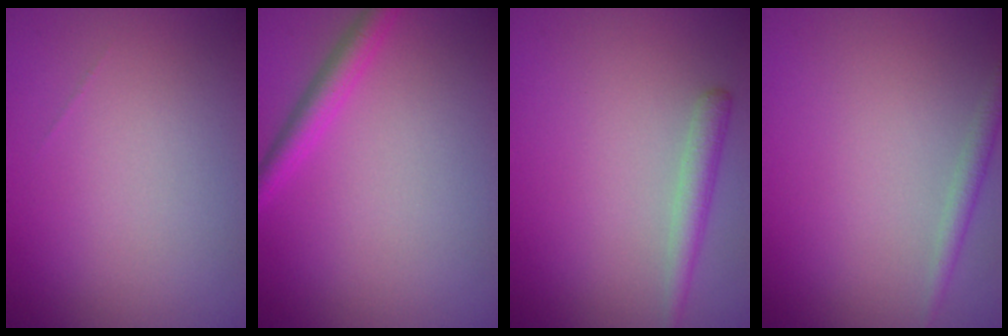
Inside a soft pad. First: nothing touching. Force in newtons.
{"total": 2.3, "press": 2.3, "slide": 0.2}
{"total": 1.9, "press": 1.9, "slide": 0.1}
{"total": 1.4, "press": 1.4, "slide": 0.0}